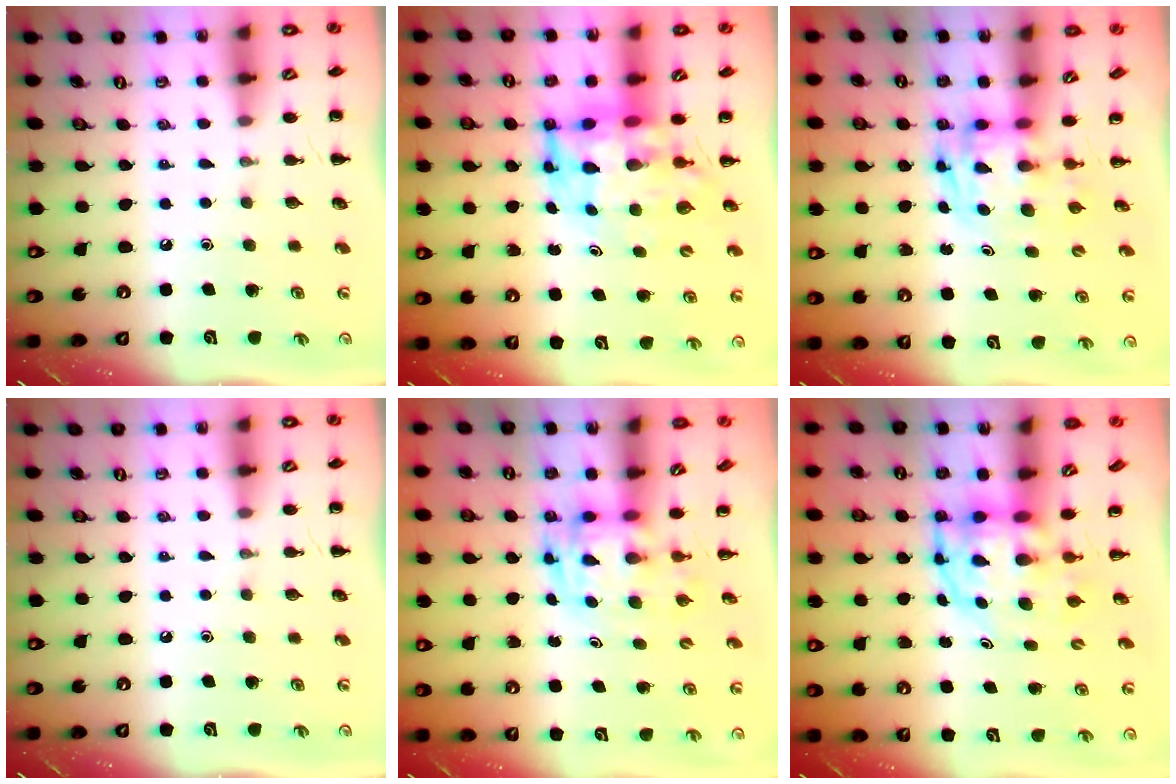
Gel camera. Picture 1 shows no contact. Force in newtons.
{"total": 8.4, "press": 7.9, "slide": 2.6}
{"total": 2.8, "press": 2.8, "slide": 0.5}
{"total": 0.0}
{"total": 2.9, "press": 2.9, "slide": 0.6}
{"total": 5.2, "press": 5.0, "slide": 1.1}